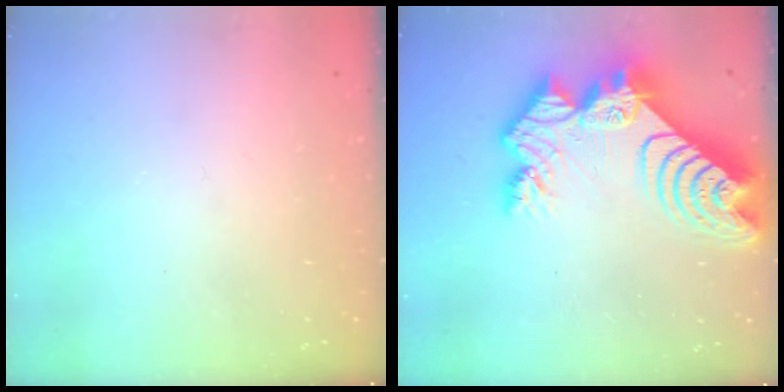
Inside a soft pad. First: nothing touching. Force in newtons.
{"total": 19.7, "press": 19.6, "slide": 1.9}